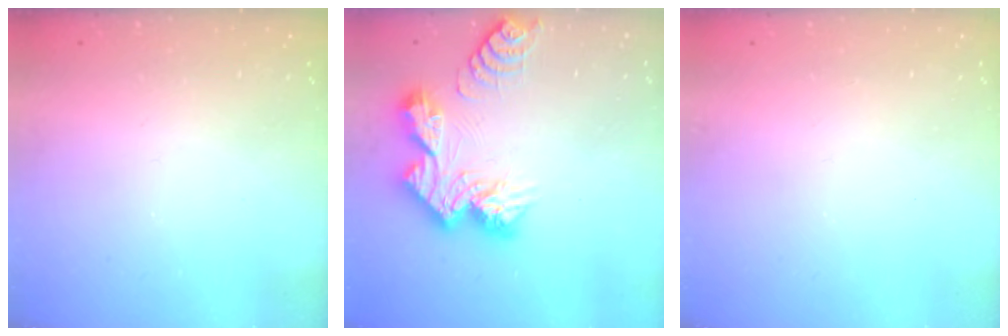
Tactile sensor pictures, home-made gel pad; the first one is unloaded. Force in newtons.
{"total": 13.8, "press": 13.7, "slide": 1.2}
{"total": 0.0}